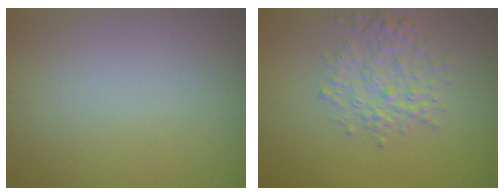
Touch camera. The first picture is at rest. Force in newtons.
{"total": 3.5, "press": 3.5, "slide": 0.1}